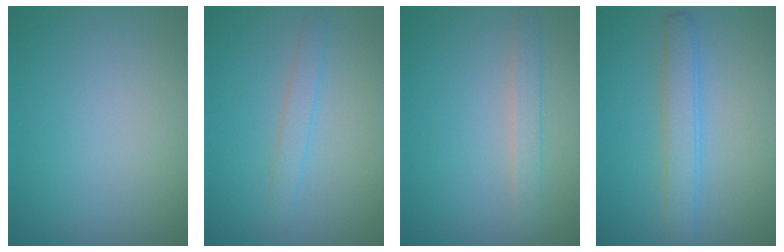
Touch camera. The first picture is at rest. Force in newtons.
{"total": 1.6, "press": 1.6, "slide": 0.1}
{"total": 1.8, "press": 1.8, "slide": 0.2}
{"total": 2.9, "press": 2.9, "slide": 0.1}